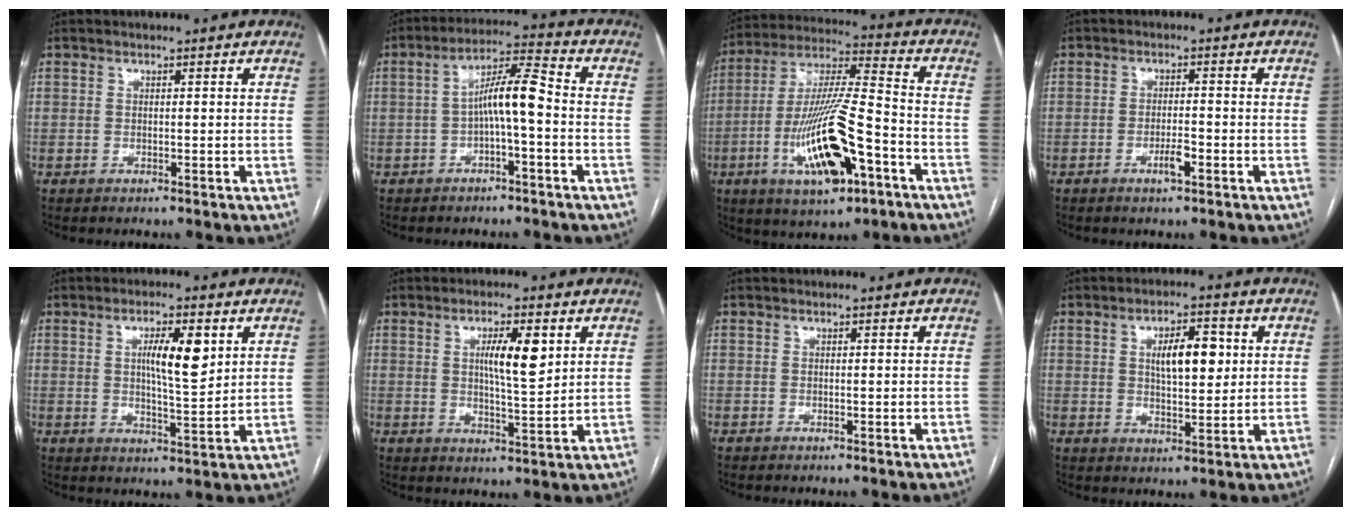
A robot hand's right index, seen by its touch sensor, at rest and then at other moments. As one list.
[{"total": 7.4, "force": [-1.1, 0.8, 7.3], "torque": [-0.127, 0.028, -0.021]}, {"total": 18.0, "force": [-6.9, 3.8, 16.2], "torque": [-0.324, -0.008, -0.113]}, {"total": 2.9, "force": [-1.4, 0.5, 2.5], "torque": [-0.044, 0.000, -0.024]}, {"total": 7.5, "force": [2.4, 1.5, 7.0], "torque": [-0.116, 0.001, 0.041]}, {"total": 7.0, "force": [2.3, 1.3, 6.5], "torque": [-0.108, 0.000, 0.039]}, {"total": 0.0}, {"total": 7.4, "force": [1.8, 2.7, 6.6], "torque": [-0.107, 0.010, 0.034]}]